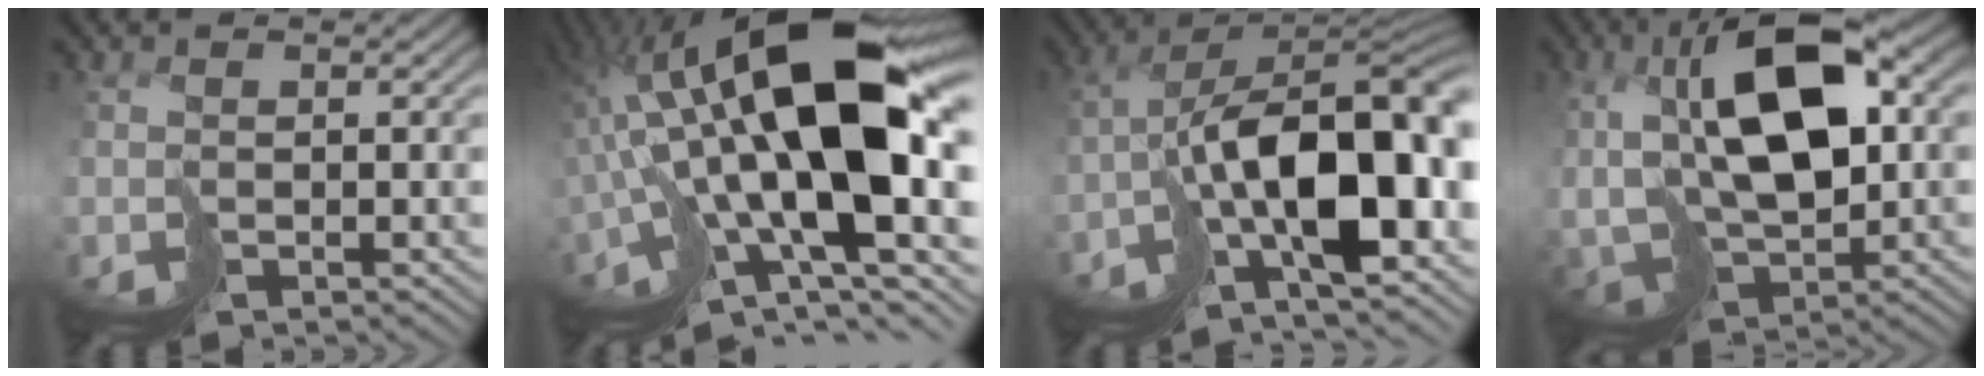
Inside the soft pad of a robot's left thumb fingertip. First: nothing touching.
{"total": 19.7, "force": [0.2, 8.7, 17.6], "torque": [-0.320, 0.018, -0.001]}
{"total": 14.5, "force": [-4.8, 6.0, 12.3], "torque": [-0.185, -0.004, -0.077]}
{"total": 14.6, "force": [4.0, 7.0, 12.1], "torque": [-0.242, 0.008, 0.084]}